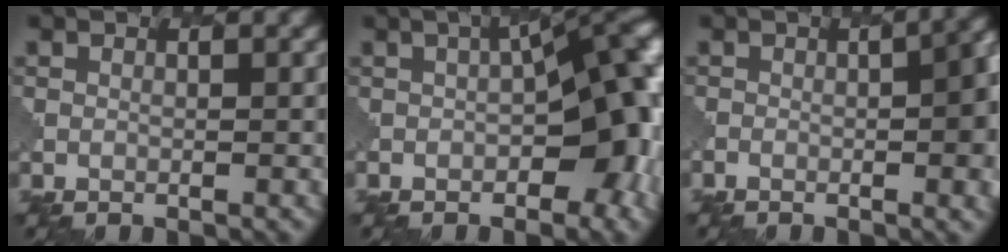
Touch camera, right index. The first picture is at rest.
{"total": 9.2, "force": [-1.9, 4.1, 8.0], "torque": [-0.075, 0.013, -0.037]}
{"total": 7.8, "force": [-1.1, 3.0, 7.1], "torque": [-0.058, 0.009, -0.021]}